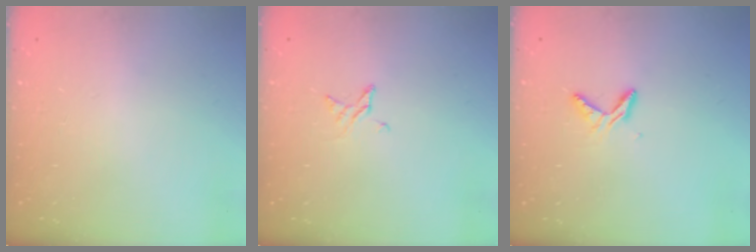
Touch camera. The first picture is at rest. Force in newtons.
{"total": 3.0, "press": 3.0, "slide": 0.3}
{"total": 6.6, "press": 6.6, "slide": 0.5}